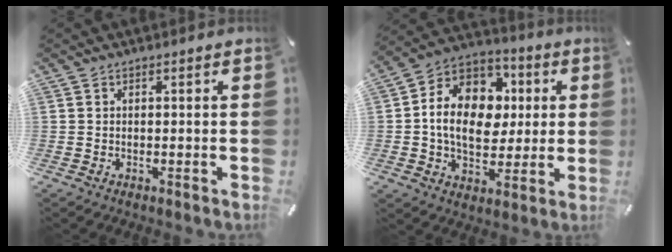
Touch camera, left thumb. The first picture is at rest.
{"total": 14.5, "force": [0.2, 11.8, 8.4], "torque": [-0.161, 0.002, 0.004]}